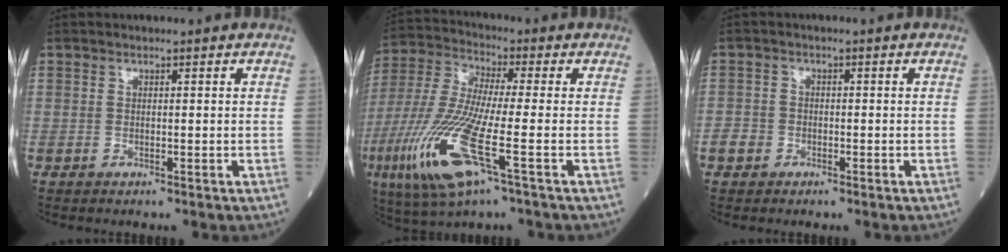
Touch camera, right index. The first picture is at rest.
{"total": 15.8, "force": [-5.6, 1.9, 14.6], "torque": [-0.329, -0.025, -0.109]}
{"total": 2.2, "force": [-1.2, 1.8, 0.5], "torque": [-0.009, 0.007, -0.026]}